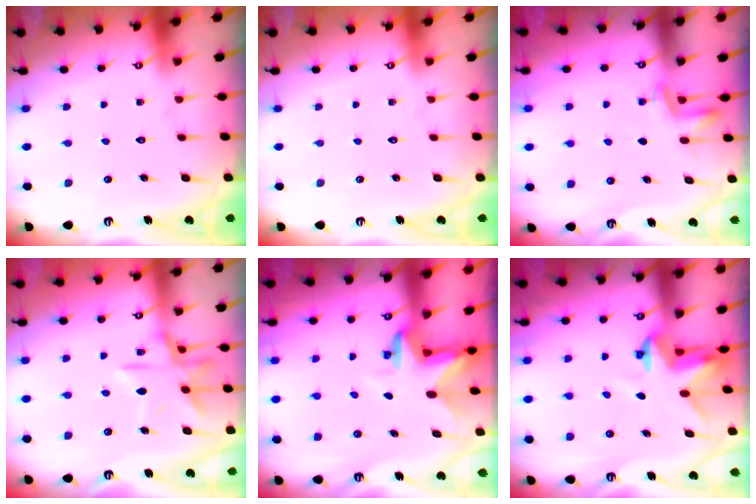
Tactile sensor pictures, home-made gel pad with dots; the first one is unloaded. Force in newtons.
{"total": 0.0}
{"total": 3.2, "press": 3.2, "slide": 0.6}
{"total": 13.1, "press": 13.1, "slide": 0.9}
{"total": 2.8, "press": 2.8, "slide": 0.2}
{"total": 3.2, "press": 3.2, "slide": 0.1}